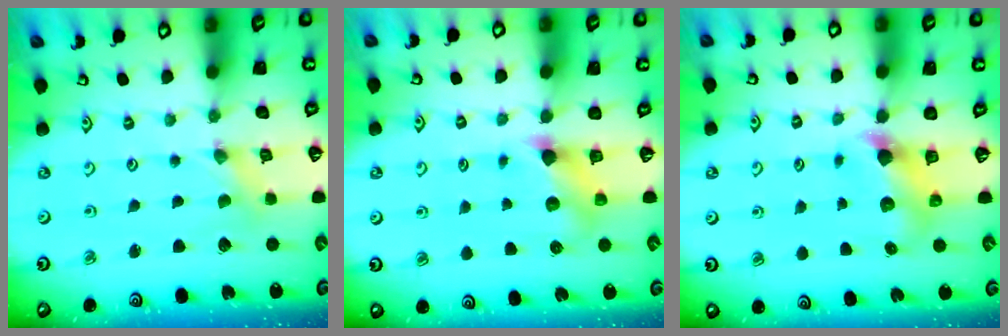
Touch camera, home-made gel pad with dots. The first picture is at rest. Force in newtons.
{"total": 5.6, "press": 5.6, "slide": 0.6}
{"total": 7.2, "press": 7.2, "slide": 0.8}